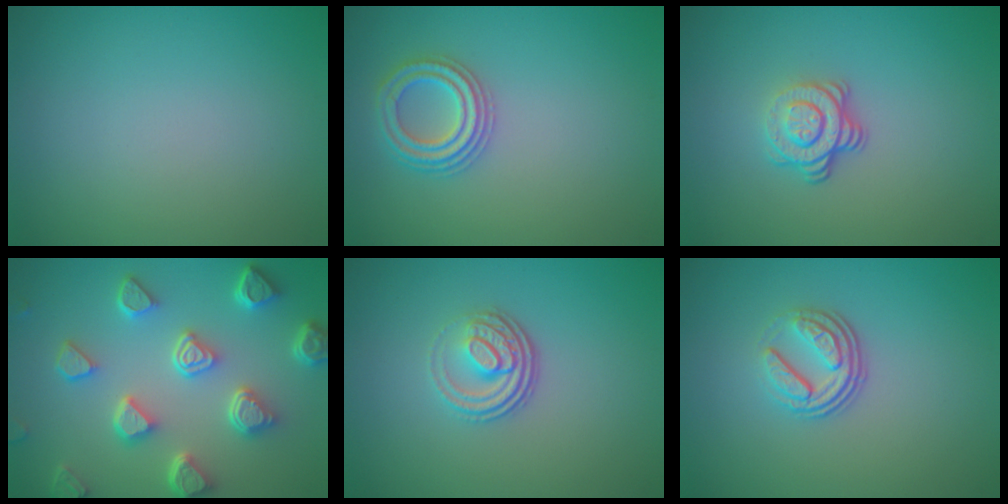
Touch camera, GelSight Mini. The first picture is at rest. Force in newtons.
{"total": 2.9, "press": 2.9, "slide": 0.5}
{"total": 3.6, "press": 2.5, "slide": 2.6}
{"total": 6.6, "press": 5.3, "slide": 4.0}
{"total": 3.5, "press": 2.5, "slide": 2.4}
{"total": 3.6, "press": 2.5, "slide": 2.6}